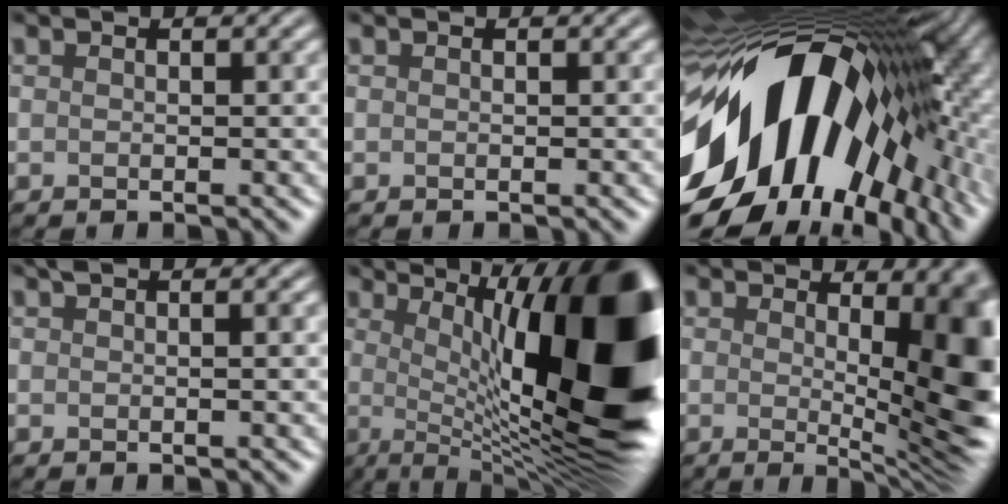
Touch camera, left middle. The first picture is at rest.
{"total": 0.0}
{"total": 18.8, "force": [-4.5, 9.9, 15.3], "torque": [-0.288, -0.036, -0.065]}
{"total": 0.7, "force": [-0.4, -0.6, 0.1], "torque": [-0.019, -0.004, 0.012]}
{"total": 18.1, "force": [0.8, 5.4, 17.2], "torque": [-0.209, 0.007, 0.030]}
{"total": 13.0, "force": [0.3, 4.5, 12.2], "torque": [-0.104, 0.004, 0.016]}